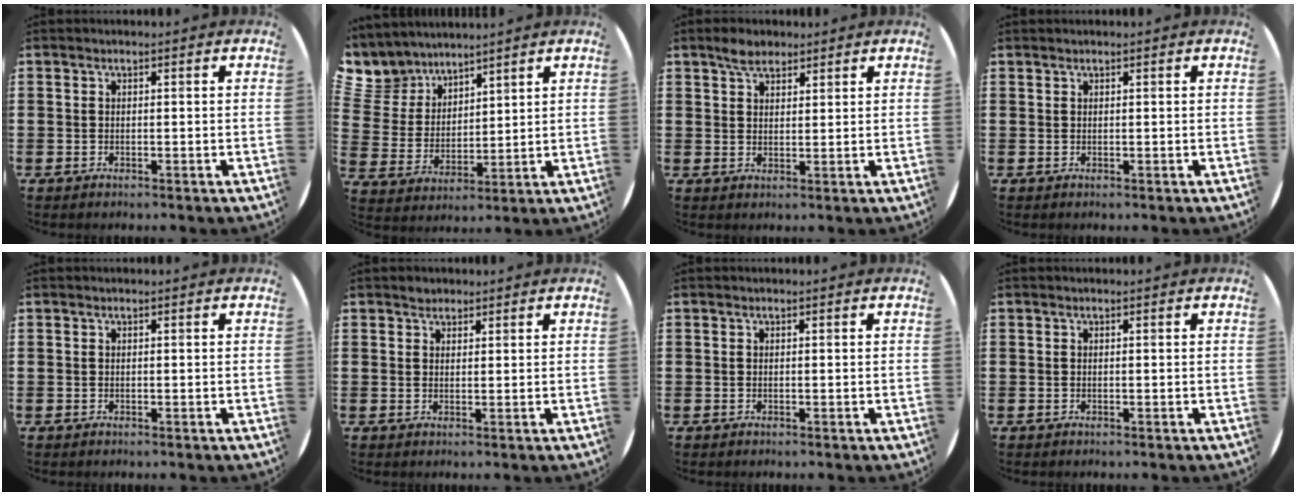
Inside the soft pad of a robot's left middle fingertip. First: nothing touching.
{"total": 6.9, "force": [6.2, 3.0, -0.3], "torque": [-0.032, -0.035, 0.121]}
{"total": 3.2, "force": [2.6, 1.5, 1.1], "torque": [-0.015, 0.004, 0.048]}
{"total": 0.0}
{"total": 0.0}
{"total": 1.4, "force": [1.3, 0.6, -0.1], "torque": [0.001, 0.004, 0.024]}
{"total": 0.0}
{"total": 0.0}